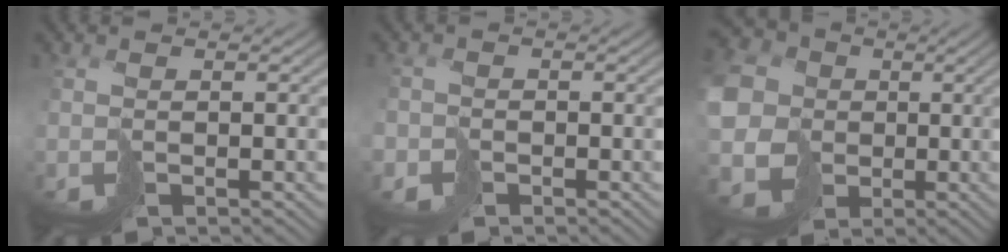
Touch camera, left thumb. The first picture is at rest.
{"total": 2.0, "force": [-1.5, 1.3, -0.2], "torque": [0.007, -0.007, -0.032]}
{"total": 13.5, "force": [0.2, 11.8, 6.6], "torque": [-0.201, -0.018, -0.001]}